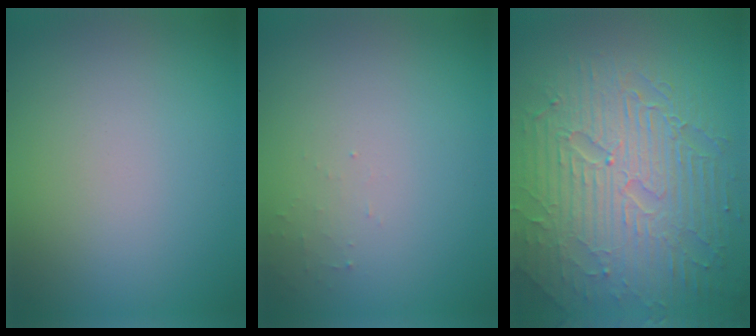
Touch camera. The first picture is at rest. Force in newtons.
{"total": 0.7, "press": 0.7, "slide": 0.2}
{"total": 10.1, "press": 6.5, "slide": 7.7}